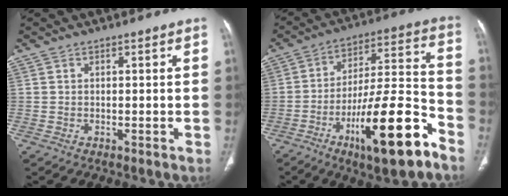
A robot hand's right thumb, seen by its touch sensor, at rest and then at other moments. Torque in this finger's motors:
{"motor_torque": [3.02, 1.99, 1.87, -0.90, 0.55]}